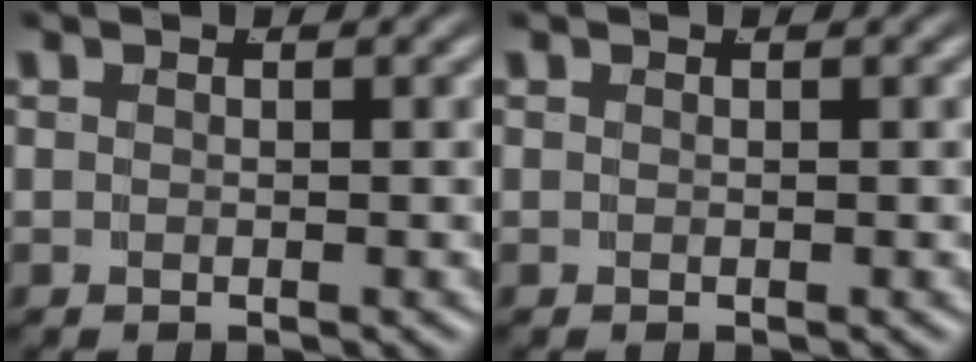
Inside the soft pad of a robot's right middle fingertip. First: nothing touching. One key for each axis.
{"total": 0.0}